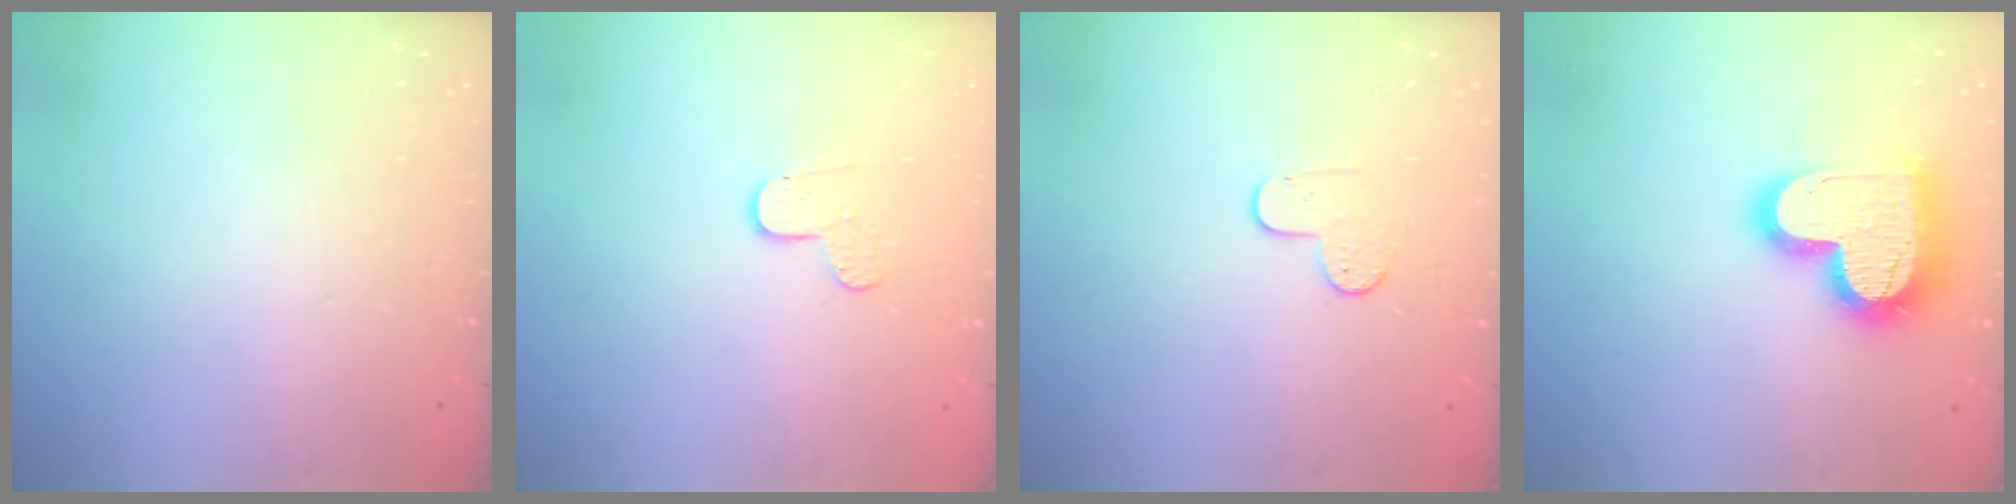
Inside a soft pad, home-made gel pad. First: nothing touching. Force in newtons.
{"total": 6.2, "press": 6.2, "slide": 0.6}
{"total": 5.8, "press": 5.7, "slide": 0.6}
{"total": 19.4, "press": 19.3, "slide": 1.5}